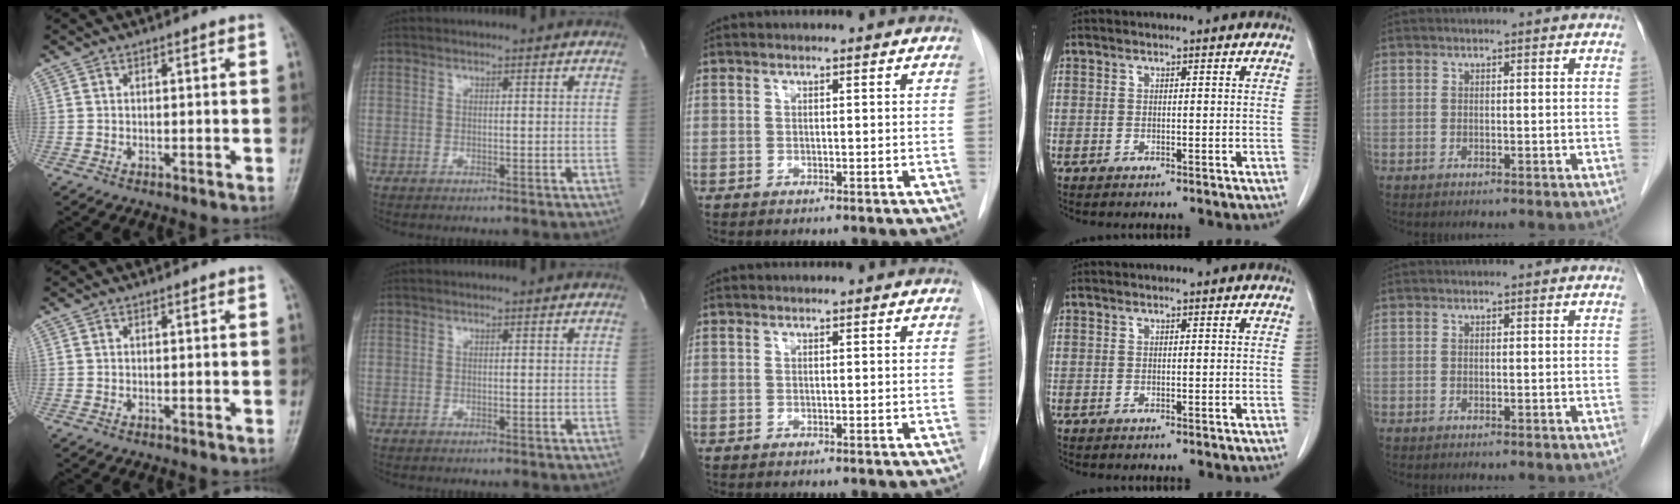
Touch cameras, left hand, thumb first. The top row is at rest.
{}